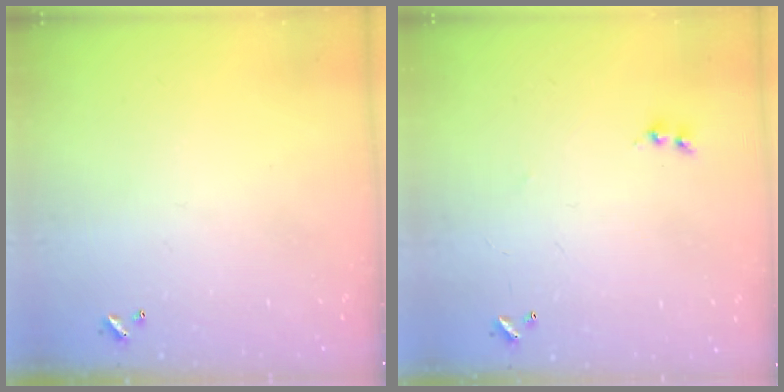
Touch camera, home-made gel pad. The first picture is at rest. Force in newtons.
{"total": 1.8, "press": 1.8, "slide": 0.3}